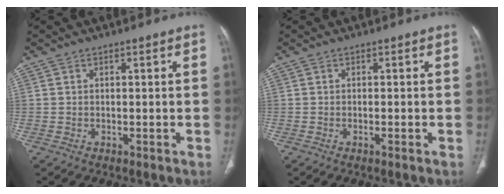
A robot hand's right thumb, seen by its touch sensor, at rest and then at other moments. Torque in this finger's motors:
{"motor_torque": [-0.23, -0.01, -0.27, -0.05, -0.03]}